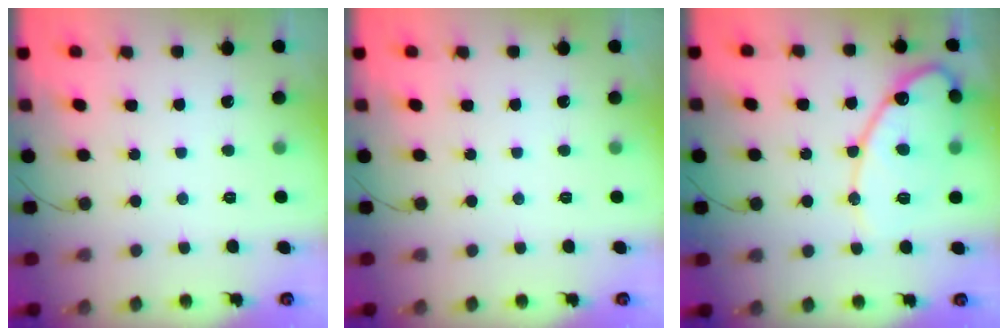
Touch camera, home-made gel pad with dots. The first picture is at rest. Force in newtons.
{"total": 0.0}
{"total": 13.8, "press": 13.8, "slide": 1.1}